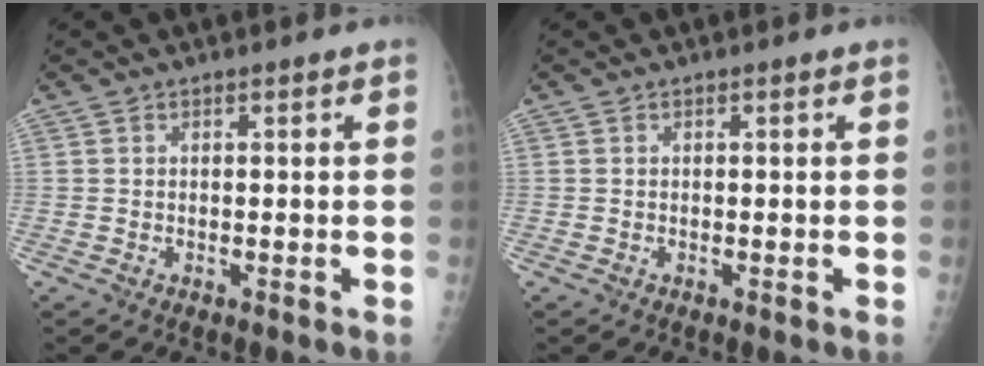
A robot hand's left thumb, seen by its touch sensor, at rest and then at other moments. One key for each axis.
{"total": 0.0}